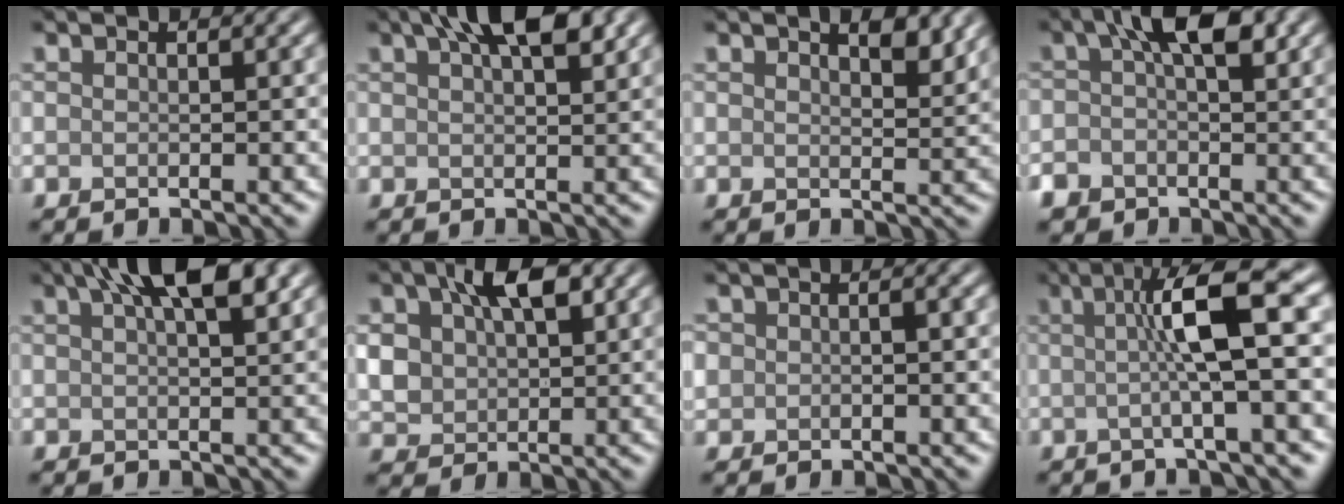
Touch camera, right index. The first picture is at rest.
{"total": 6.0, "force": [3.3, 2.2, 4.4], "torque": [-0.065, 0.015, 0.049]}
{"total": 2.7, "force": [1.8, 0.9, 1.8], "torque": [-0.023, -0.003, 0.030]}
{"total": 5.2, "force": [0.2, 3.3, 4.0], "torque": [-0.060, 0.013, -0.012]}
{"total": 6.5, "force": [3.5, 2.2, 5.0], "torque": [-0.075, 0.018, 0.053]}
{"total": 7.7, "force": [2.5, 5.1, 5.2], "torque": [-0.106, 0.006, 0.041]}
{"total": 1.6, "force": [0.0, 1.4, 0.9], "torque": [-0.015, 0.001, -0.002]}
{"total": 6.9, "force": [0.7, 1.1, 6.8], "torque": [-0.109, 0.016, 0.004]}